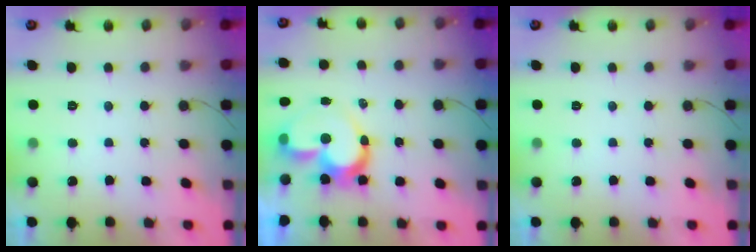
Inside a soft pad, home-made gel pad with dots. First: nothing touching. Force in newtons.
{"total": 12.0, "press": 11.9, "slide": 1.6}
{"total": 0.0}